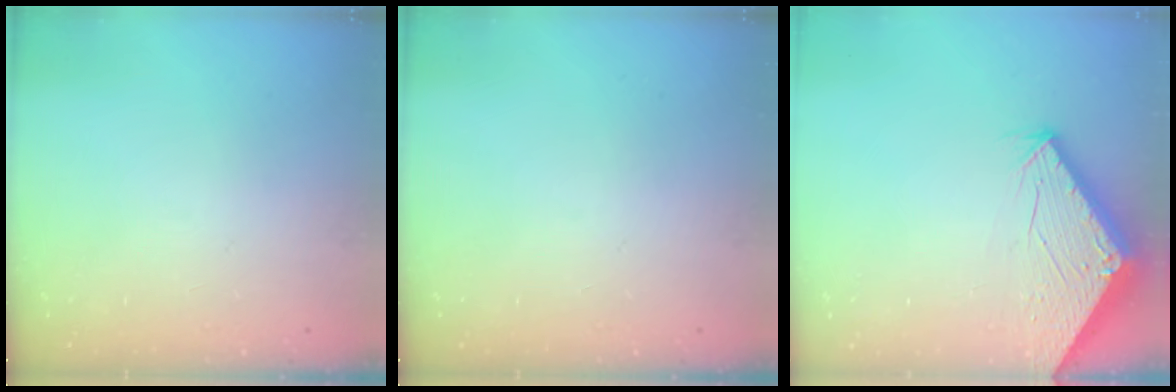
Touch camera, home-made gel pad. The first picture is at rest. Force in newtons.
{"total": 0.0}
{"total": 2.7, "press": 2.7, "slide": 0.1}